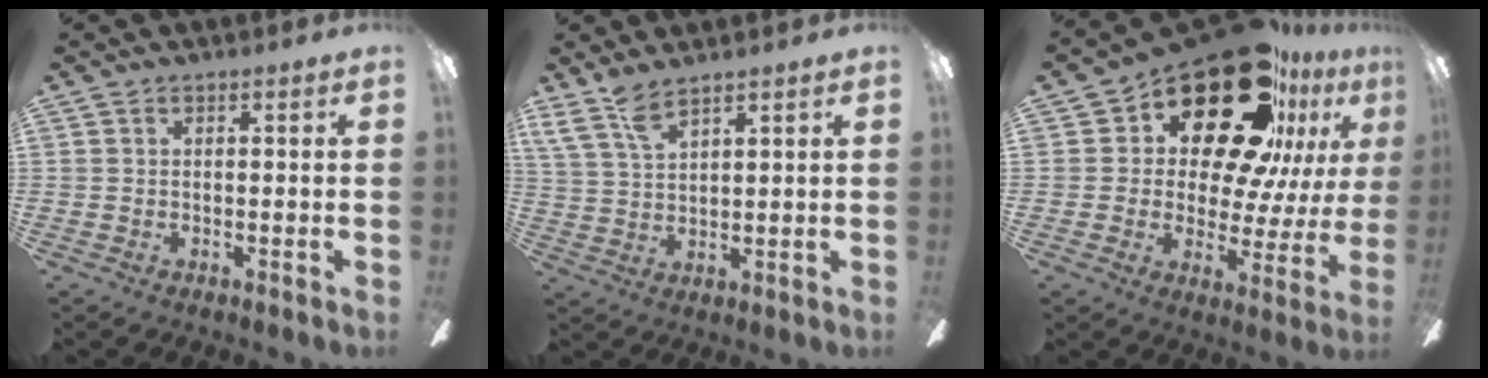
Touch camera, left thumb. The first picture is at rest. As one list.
[{"total": 7.4, "force": [5.9, 1.9, 4.0], "torque": [-0.095, -0.026, 0.110]}, {"total": 25.7, "force": [15.8, 12.2, 16.1], "torque": [-0.246, -0.094, 0.274]}]